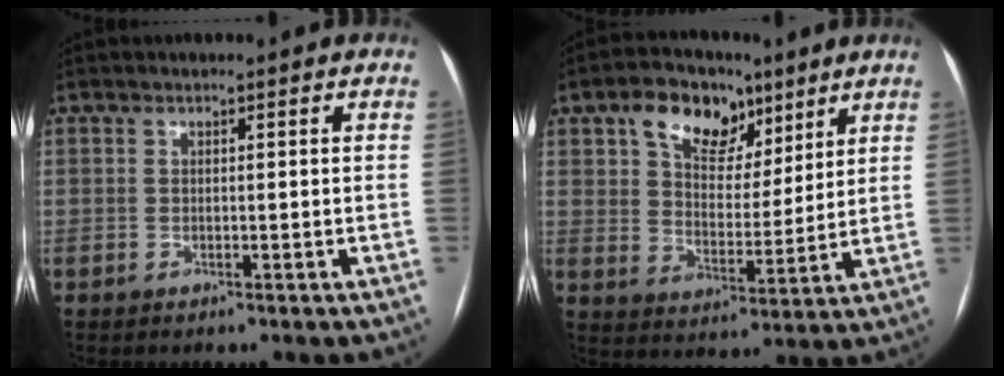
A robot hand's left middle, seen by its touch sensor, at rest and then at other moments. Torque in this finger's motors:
{"motor_torque": [1.00, -0.55, 0.13, 0.07]}